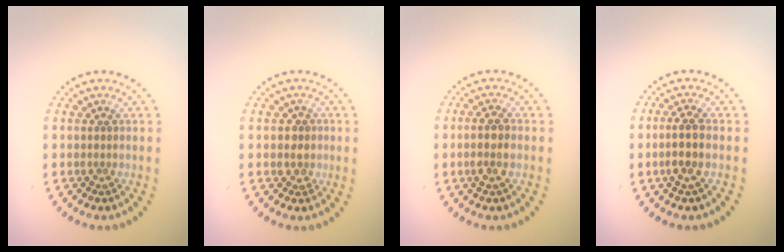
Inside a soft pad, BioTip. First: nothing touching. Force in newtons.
{"total": 1.3, "press": 1.1, "slide": 0.7}
{"total": 2.2, "press": 2.0, "slide": 0.7}
{"total": 2.4, "press": 2.1, "slide": 1.1}